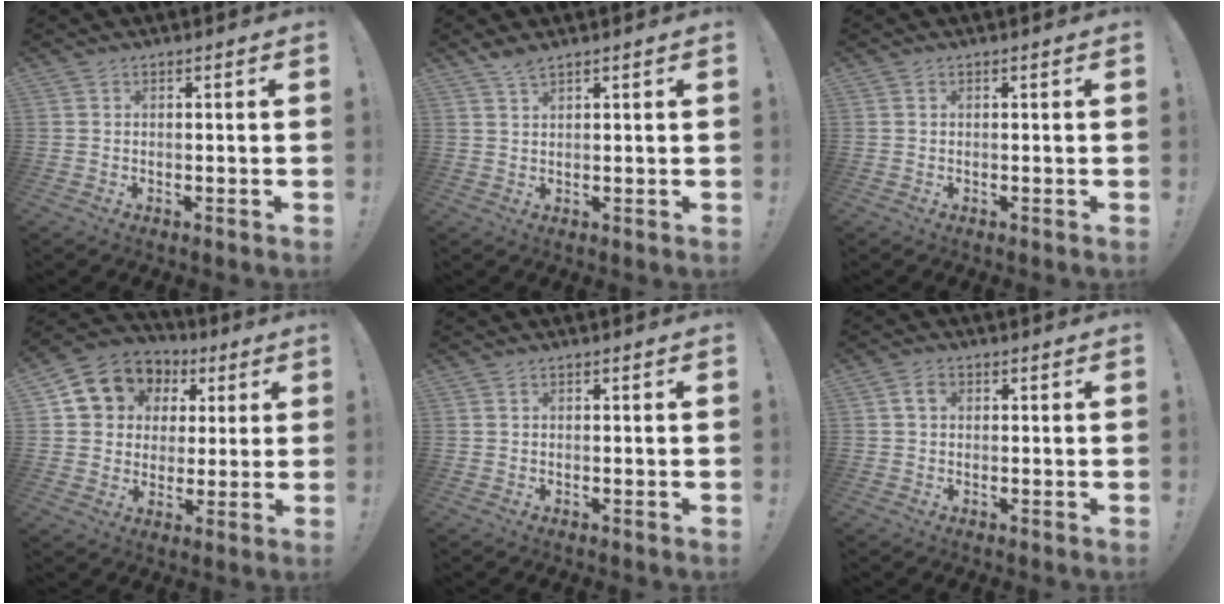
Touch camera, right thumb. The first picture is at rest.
{"total": 2.6, "force": [2.1, 0.6, 1.4], "torque": [-0.028, -0.009, 0.038]}
{"total": 0.0}
{"total": 12.1, "force": [5.0, 10.2, 4.3], "torque": [-0.066, -0.023, 0.105]}
{"total": 0.0}
{"total": 2.9, "force": [0.9, 1.9, 2.0], "torque": [-0.037, 0.006, 0.016]}